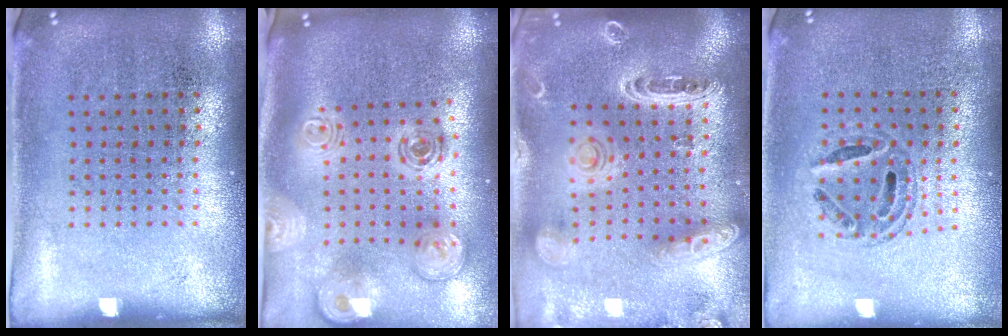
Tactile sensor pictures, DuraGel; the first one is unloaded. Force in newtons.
{"total": 2.3, "press": 1.8, "slide": 1.5}
{"total": 2.5, "press": 2.3, "slide": 1.2}
{"total": 0.8, "press": 0.7, "slide": 0.2}